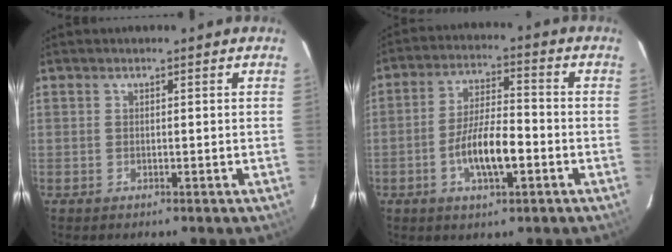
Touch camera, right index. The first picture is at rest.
{"total": 9.4, "force": [-3.3, 2.7, 8.3], "torque": [-0.165, 0.002, -0.057]}